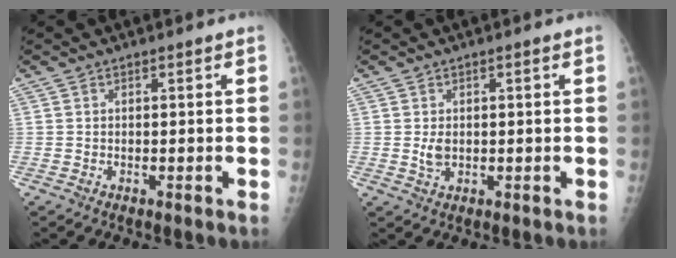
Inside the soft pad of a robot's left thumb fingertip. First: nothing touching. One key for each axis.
{"total": 2.6, "fx": 0.2, "fy": 1.6, "fz": 2.0, "tx": -0.029, "ty": -0.004, "tz": 0.008}